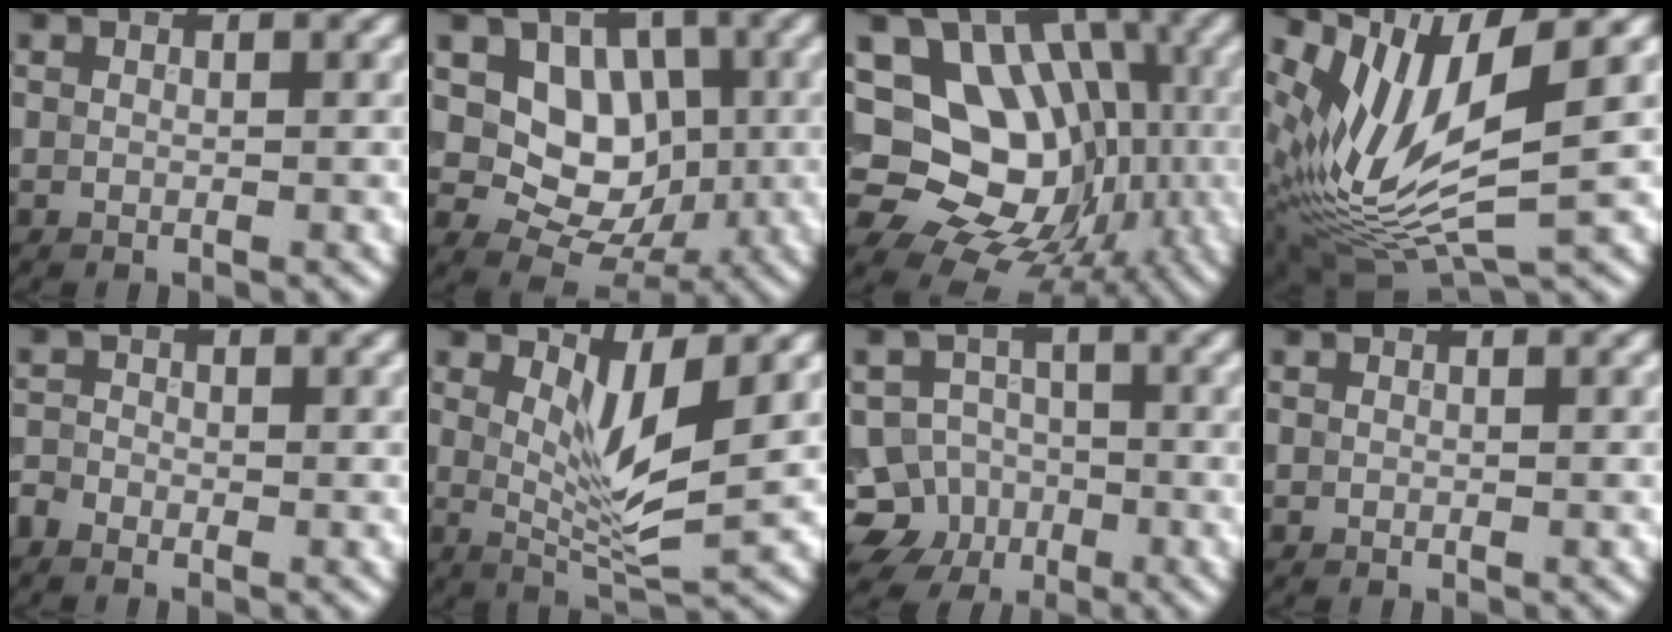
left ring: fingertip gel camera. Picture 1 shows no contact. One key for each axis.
{"total": 6.0, "fx": 0.6, "fy": 4.8, "fz": 3.5, "tx": -0.045, "ty": -0.005, "tz": 0.004}
{"total": 13.0, "fx": -0.6, "fy": 10.7, "fz": 7.4, "tx": -0.102, "ty": 0.004, "tz": -0.018}
{"total": 10.4, "fx": 2.7, "fy": 3.4, "fz": 9.4, "tx": -0.205, "ty": -0.008, "tz": 0.051}
{"total": 1.3, "fx": -1.1, "fy": 0.6, "fz": 0.3, "tx": -0.009, "ty": 0.003, "tz": -0.028}
{"total": 4.5, "fx": 1.5, "fy": 1.1, "fz": 4.1, "tx": -0.078, "ty": -0.010, "tz": 0.032}
{"total": 8.6, "fx": -4.6, "fy": 7.1, "fz": 1.5, "tx": -0.010, "ty": -0.015, "tz": -0.097}
{"total": 0.0}